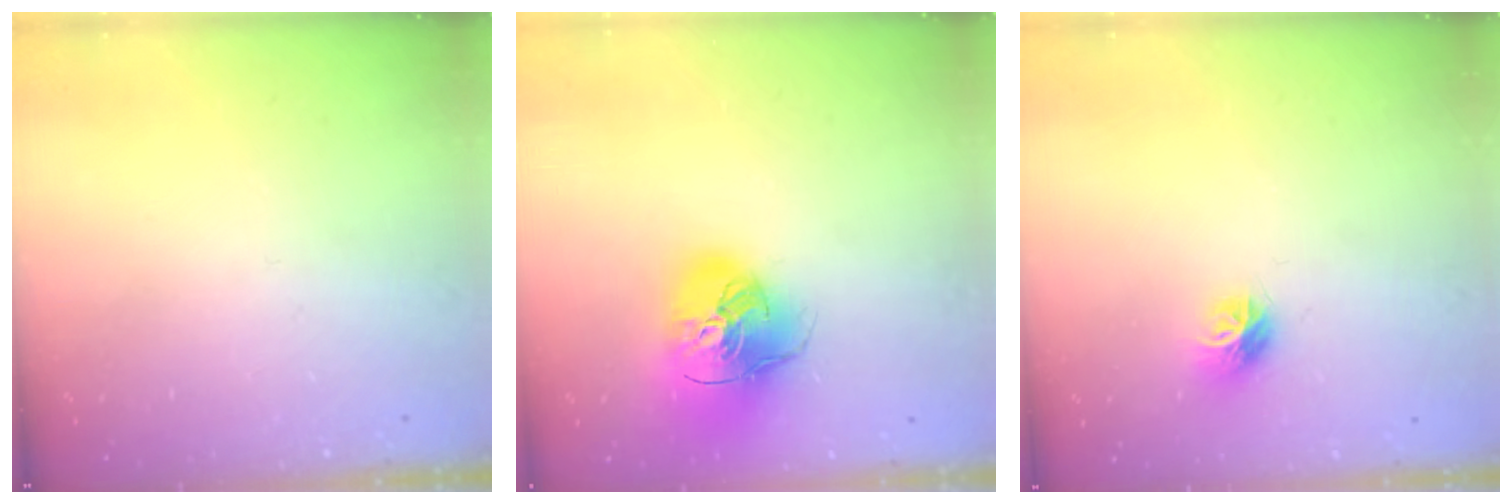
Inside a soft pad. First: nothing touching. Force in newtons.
{"total": 19.6, "press": 19.4, "slide": 2.7}
{"total": 8.1, "press": 8.1, "slide": 0.2}